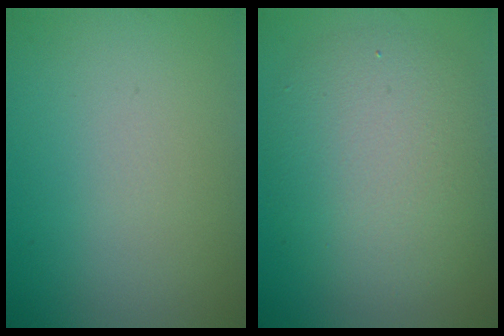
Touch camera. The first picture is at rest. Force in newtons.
{"total": 6.5, "press": 6.5, "slide": 0.5}